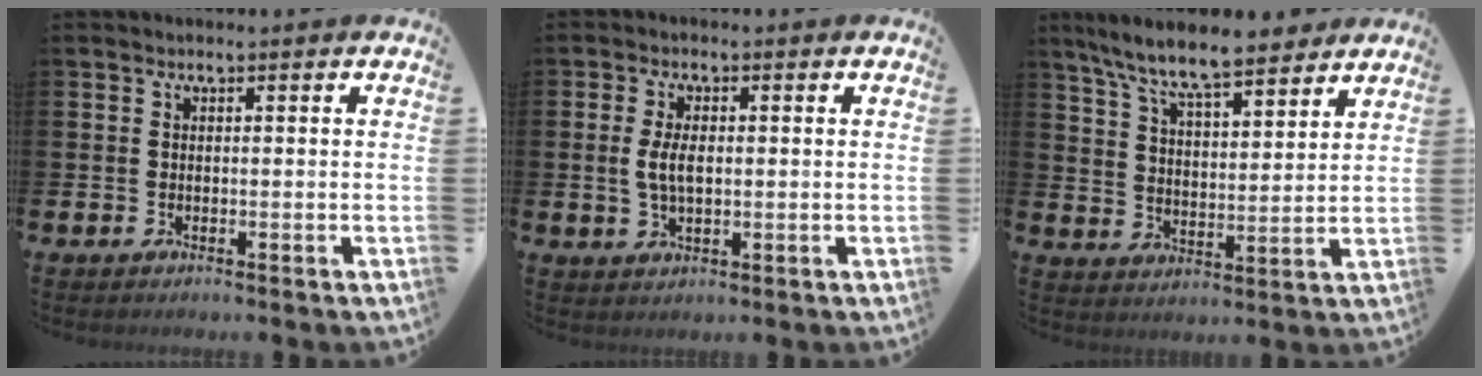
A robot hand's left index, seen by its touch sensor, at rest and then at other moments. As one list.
[{"total": 4.1, "force": [0.4, 2.1, 3.5], "torque": [-0.071, 0.005, 0.001]}, {"total": 9.1, "force": [8.3, 1.4, 3.4], "torque": [-0.090, -0.042, 0.148]}]